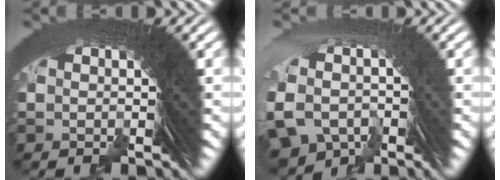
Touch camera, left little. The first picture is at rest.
{"total": 5.5, "force": [-2.9, 4.5, 1.4], "torque": [-0.039, -0.017, -0.044]}